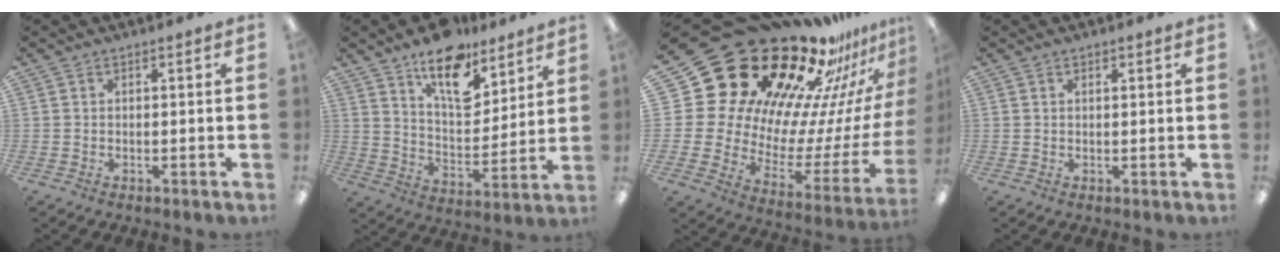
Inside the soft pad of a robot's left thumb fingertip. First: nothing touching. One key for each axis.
{"total": 15.0, "fx": 11.2, "fy": 7.0, "fz": 7.1, "tx": -0.102, "ty": -0.072, "tz": 0.199}
{"total": 28.8, "fx": 19.5, "fy": 15.8, "fz": 14.2, "tx": -0.210, "ty": -0.204, "tz": 0.388}
{"total": 0.7, "fx": 0.5, "fy": 0.4, "fz": 0.2, "tx": 0.005, "ty": -0.002, "tz": 0.008}